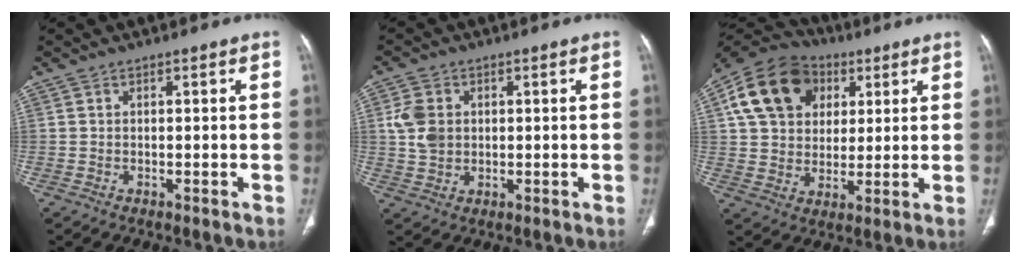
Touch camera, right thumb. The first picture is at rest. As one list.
[{"total": 6.0, "force": [1.0, 4.7, 3.6], "torque": [-0.063, -0.002, 0.022]}, {"total": 17.3, "force": [6.0, 13.1, 9.6], "torque": [-0.161, 0.009, 0.099]}]